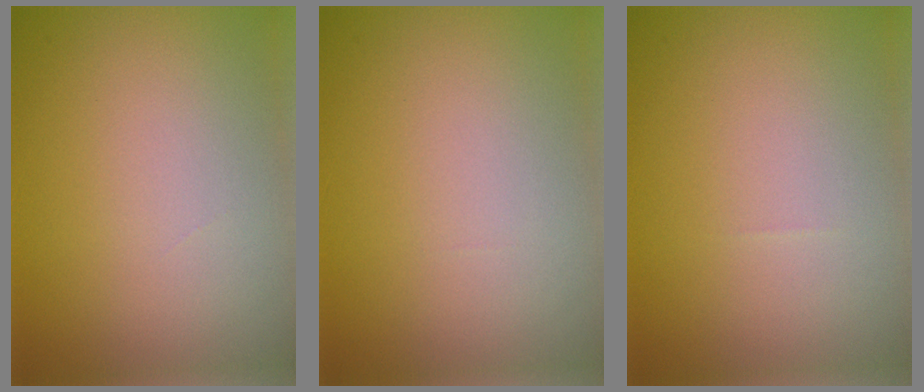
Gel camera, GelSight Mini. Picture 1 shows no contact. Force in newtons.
{"total": 0.0}
{"total": 0.0}